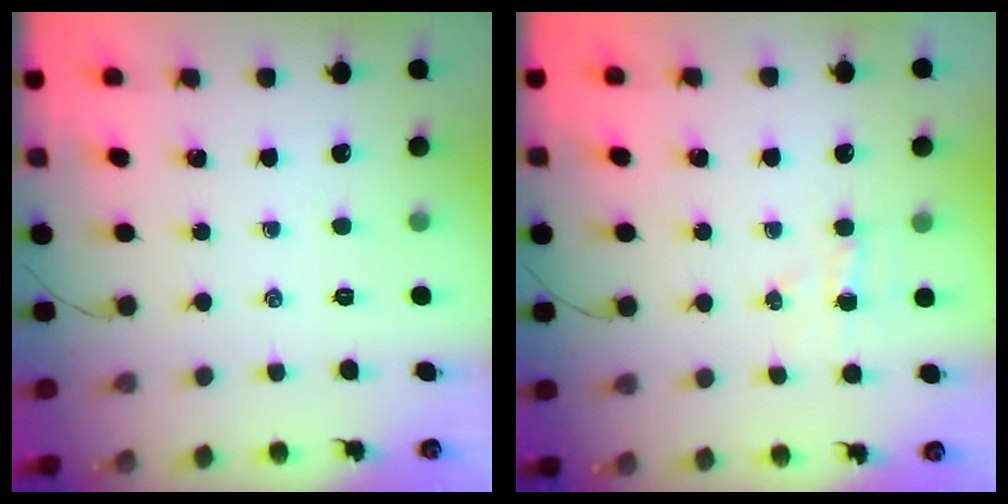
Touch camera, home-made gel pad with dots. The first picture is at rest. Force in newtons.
{"total": 3.4, "press": 3.2, "slide": 1.0}